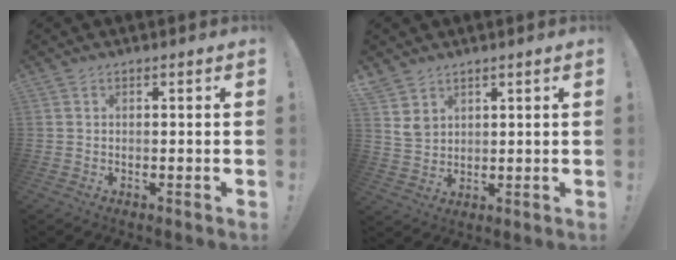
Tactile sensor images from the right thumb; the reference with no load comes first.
{"total": 5.9, "force": [3.6, 4.1, 2.1], "torque": [-0.037, -0.015, 0.073]}